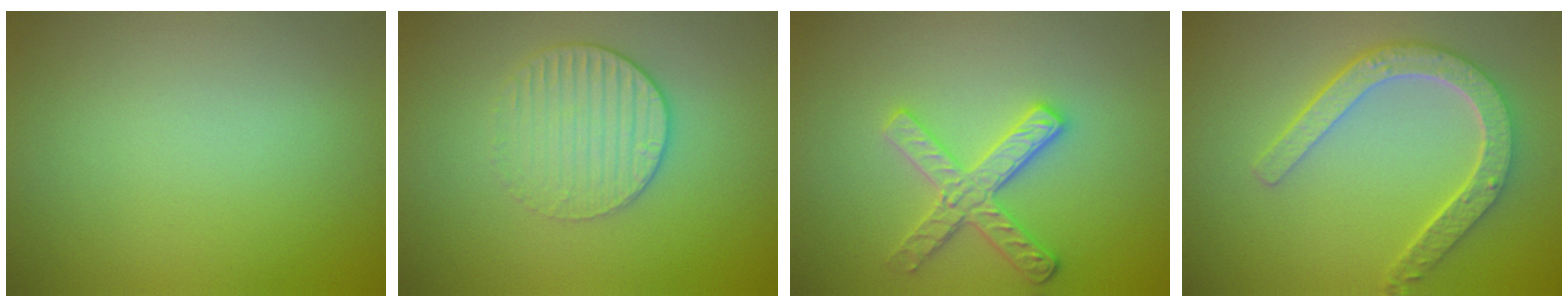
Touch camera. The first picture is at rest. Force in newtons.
{"total": 3.1, "press": 2.7, "slide": 1.5}
{"total": 3.4, "press": 3.1, "slide": 1.3}
{"total": 5.0, "press": 4.0, "slide": 3.1}